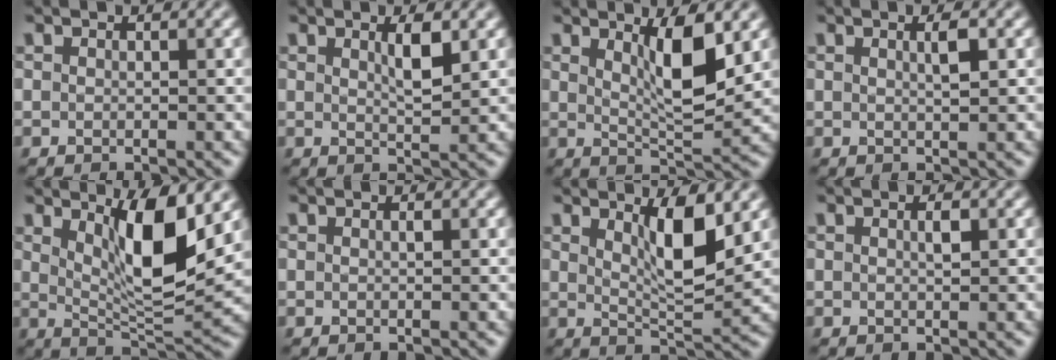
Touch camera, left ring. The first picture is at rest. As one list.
[{"total": 2.2, "force": [1.0, 0.4, 1.9], "torque": [-0.032, -0.002, 0.016]}, {"total": 5.1, "force": [1.9, 1.2, 4.5], "torque": [-0.077, -0.012, 0.036]}, {"total": 1.6, "force": [0.6, 0.3, 1.5], "torque": [-0.023, 0.003, 0.007]}, {"total": 7.4, "force": [2.6, 1.9, 6.6], "torque": [-0.110, -0.016, 0.048]}, {"total": 0.0}, {"total": 4.9, "force": [2.0, 1.2, 4.4], "torque": [-0.075, -0.012, 0.037]}, {"total": 0.9, "force": [0.3, 0.2, 0.8], "torque": [-0.015, 0.002, 0.005]}]